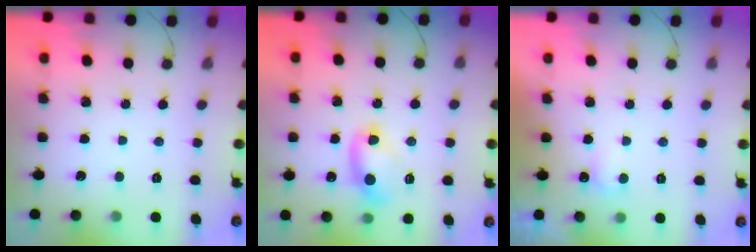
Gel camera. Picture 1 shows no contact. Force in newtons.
{"total": 6.8, "press": 6.7, "slide": 1.3}
{"total": 2.5, "press": 2.4, "slide": 0.5}